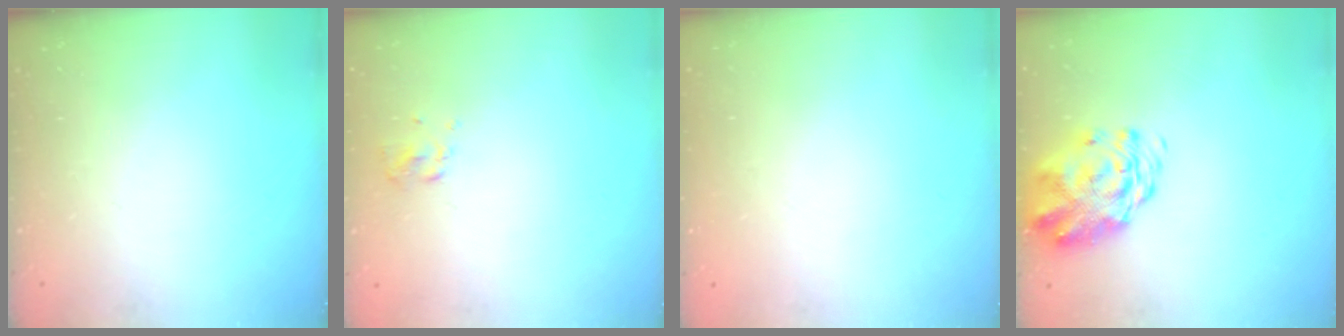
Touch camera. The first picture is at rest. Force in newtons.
{"total": 2.7, "press": 2.5, "slide": 0.8}
{"total": 1.8, "press": 1.8, "slide": 0.2}
{"total": 3.2, "press": 3.0, "slide": 1.0}